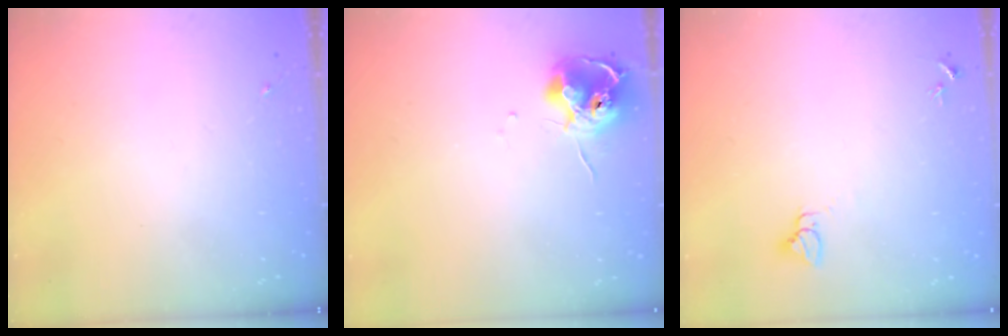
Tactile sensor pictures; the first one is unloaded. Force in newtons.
{"total": 11.9, "press": 11.8, "slide": 1.2}
{"total": 2.7, "press": 2.7, "slide": 0.1}